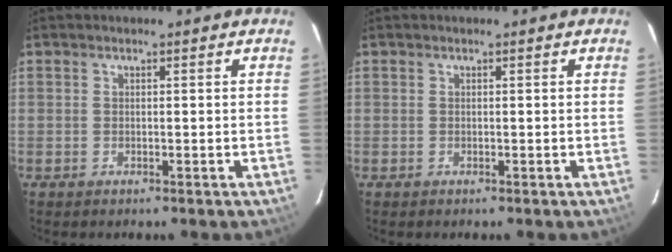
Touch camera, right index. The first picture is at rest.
{"total": 0.0}